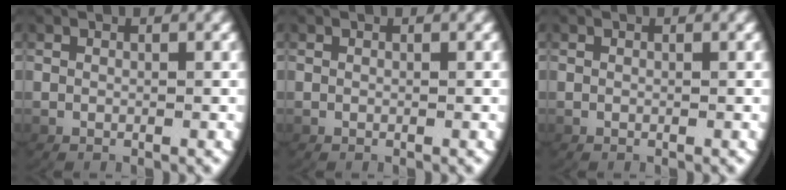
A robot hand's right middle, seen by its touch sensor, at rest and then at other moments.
{"total": 0.0}
{"total": 0.0}